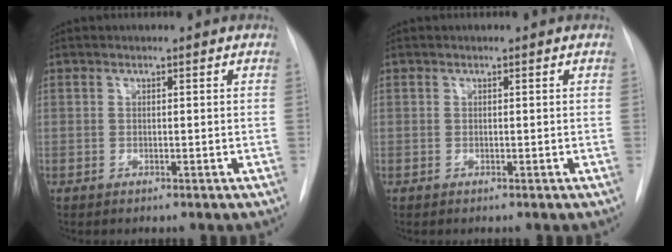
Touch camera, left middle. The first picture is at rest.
{"total": 0.0}